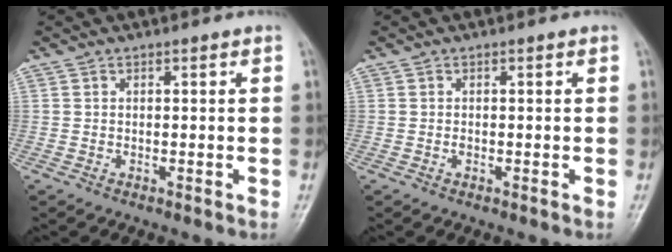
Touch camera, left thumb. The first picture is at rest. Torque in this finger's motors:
{"motor_torque": [-0.03, -0.02, 0.14, 0.08, 0.00]}